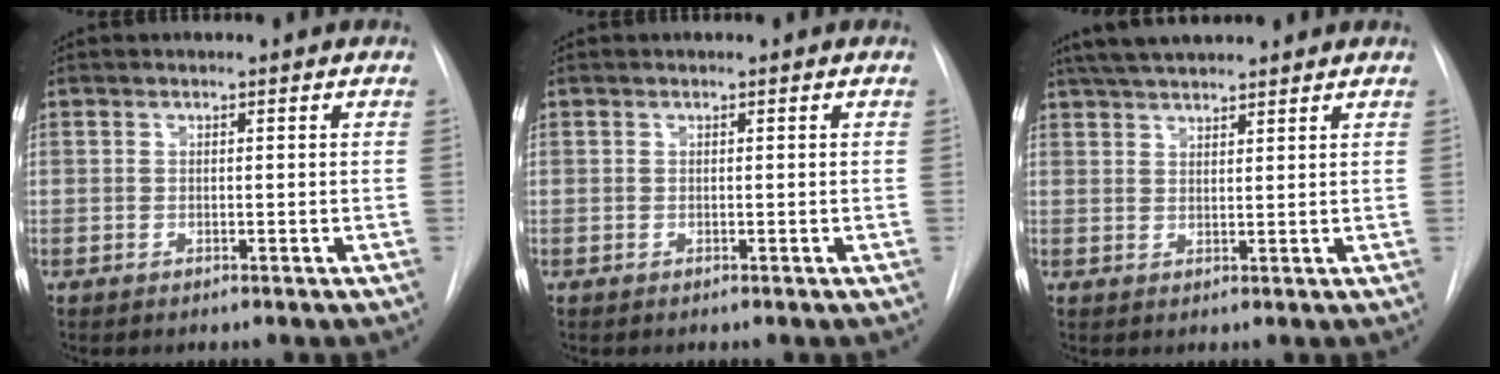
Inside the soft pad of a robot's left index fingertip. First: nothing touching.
{"total": 0.0}
{"total": 7.3, "force": [6.4, 1.0, 3.3], "torque": [-0.058, 0.036, 0.109]}